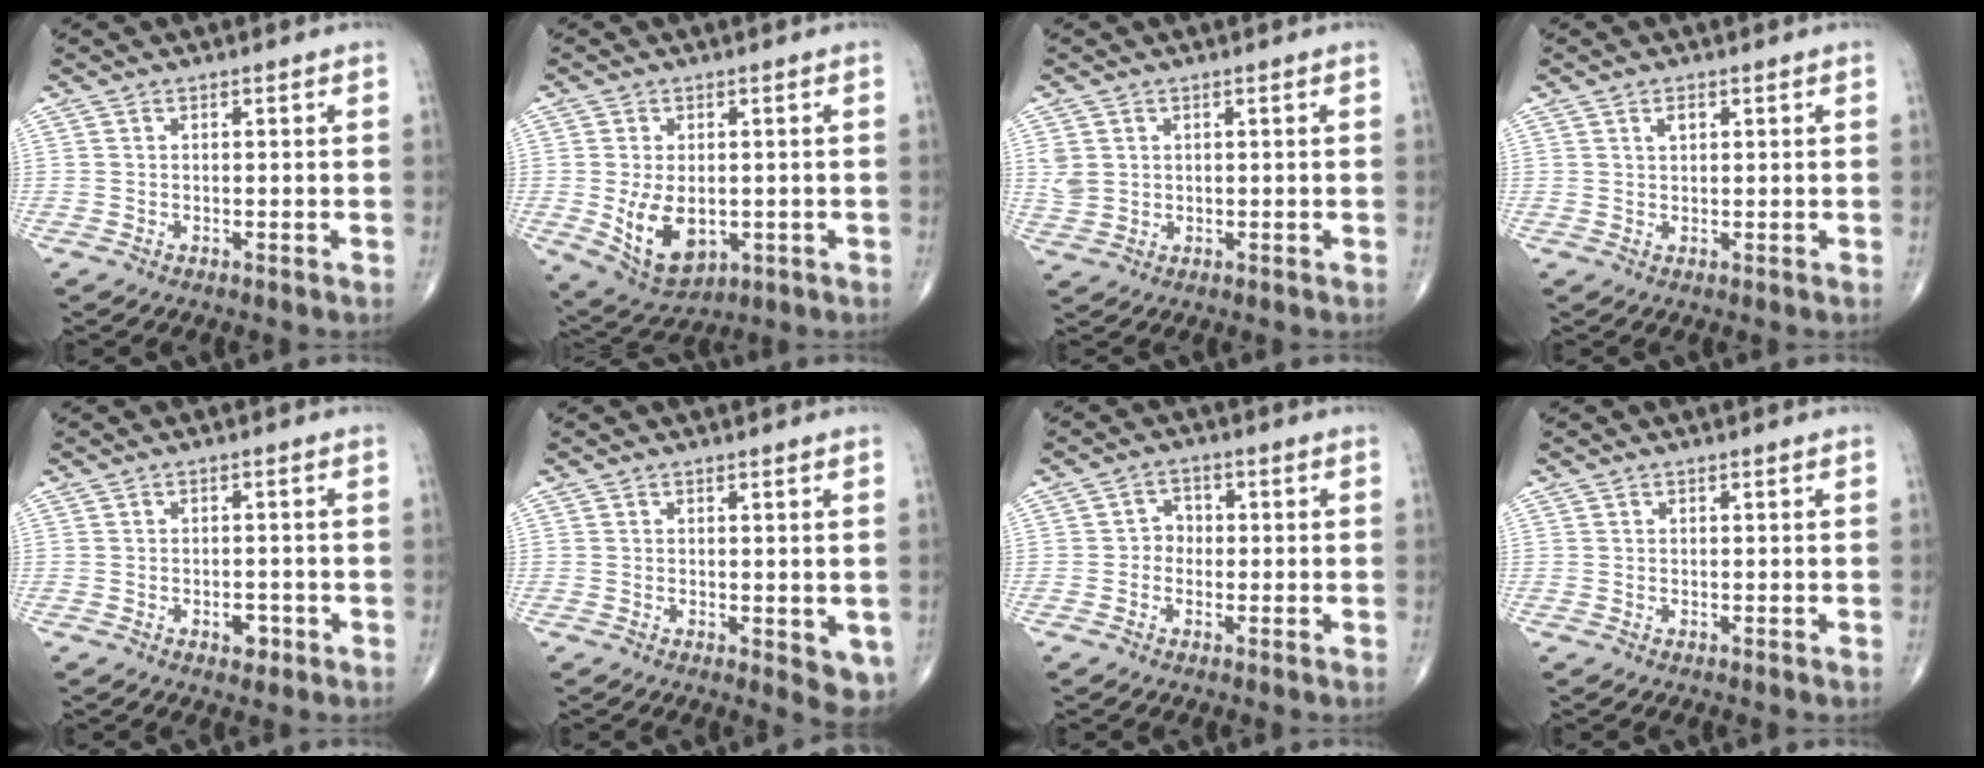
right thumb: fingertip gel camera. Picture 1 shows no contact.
{"total": 9.9, "force": [-1.4, 6.1, 7.6], "torque": [-0.120, -0.012, -0.004]}
{"total": 3.6, "force": [0.8, 3.1, 1.8], "torque": [-0.030, -0.003, 0.023]}
{"total": 1.7, "force": [0.8, 1.0, 1.1], "torque": [-0.015, -0.003, 0.015]}
{"total": 2.6, "force": [-1.1, 1.6, 1.7], "torque": [-0.013, 0.004, -0.013]}
{"total": 4.6, "force": [-0.3, 2.2, 4.1], "torque": [-0.034, -0.010, -0.002]}
{"total": 3.1, "force": [-0.3, 2.7, 1.3], "torque": [0.003, 0.011, -0.015]}
{"total": 0.0}